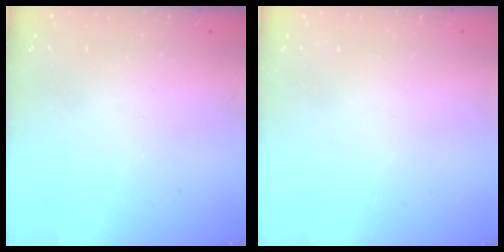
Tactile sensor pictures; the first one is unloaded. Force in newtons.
{"total": 1.7, "press": 1.7, "slide": 0.2}